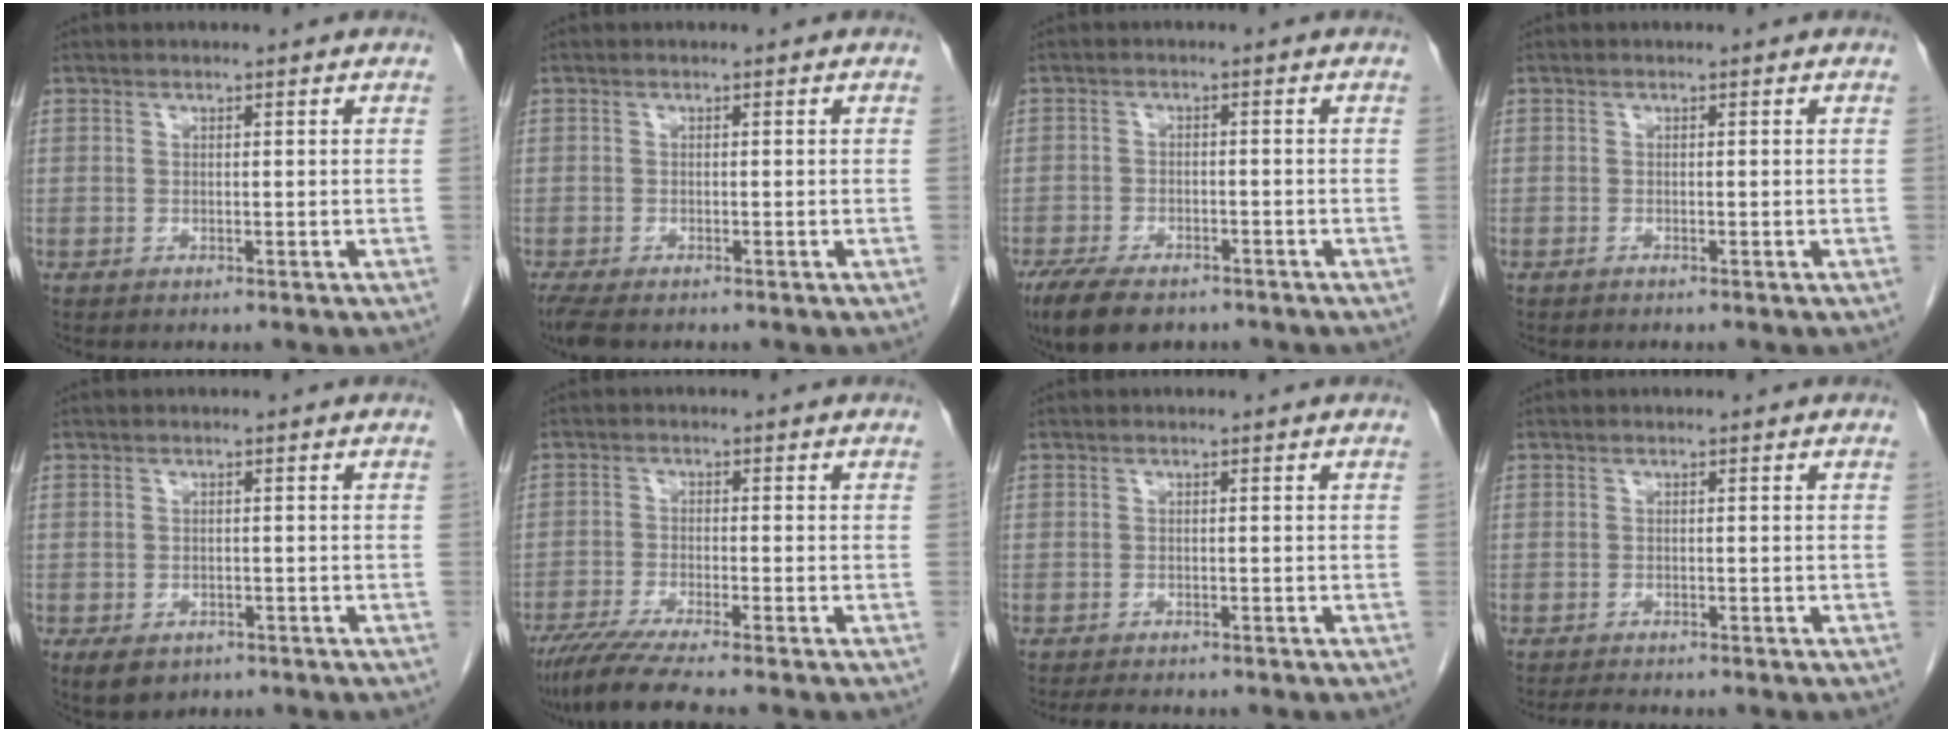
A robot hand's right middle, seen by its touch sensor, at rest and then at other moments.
{"total": 4.2, "force": [-3.2, 1.3, 2.4], "torque": [-0.052, -0.017, -0.052]}
{"total": 9.4, "force": [-6.9, 3.8, 5.1], "torque": [-0.089, -0.011, -0.108]}
{"total": 0.0}
{"total": 4.4, "force": [-2.7, 2.7, 2.1], "torque": [-0.032, -0.004, -0.035]}
{"total": 7.5, "force": [-6.2, -1.0, 4.1], "torque": [-0.064, -0.027, -0.107]}
{"total": 2.5, "force": [-2.2, 0.7, 1.0], "torque": [-0.020, -0.006, -0.030]}
{"total": 1.6, "force": [-1.5, 0.2, 0.5], "torque": [-0.014, -0.006, -0.023]}